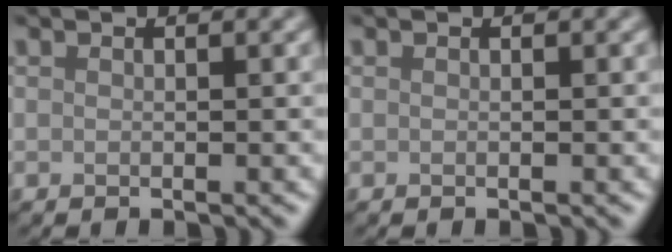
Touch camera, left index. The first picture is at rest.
{"total": 0.0}